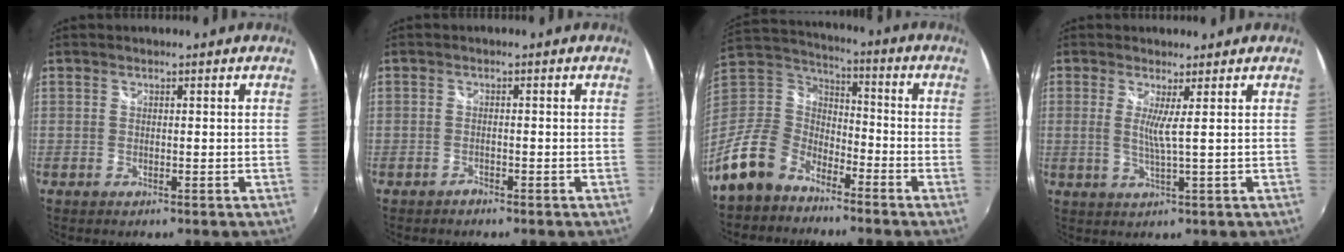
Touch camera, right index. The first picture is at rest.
{"total": 1.0, "force": [-0.9, 0.3, 0.2], "torque": [-0.004, 0.000, -0.018]}
{"total": 13.8, "force": [-9.4, 8.4, 5.6], "torque": [-0.144, 0.018, -0.175]}
{"total": 3.0, "force": [0.8, -0.8, 2.8], "torque": [-0.056, -0.011, 0.009]}